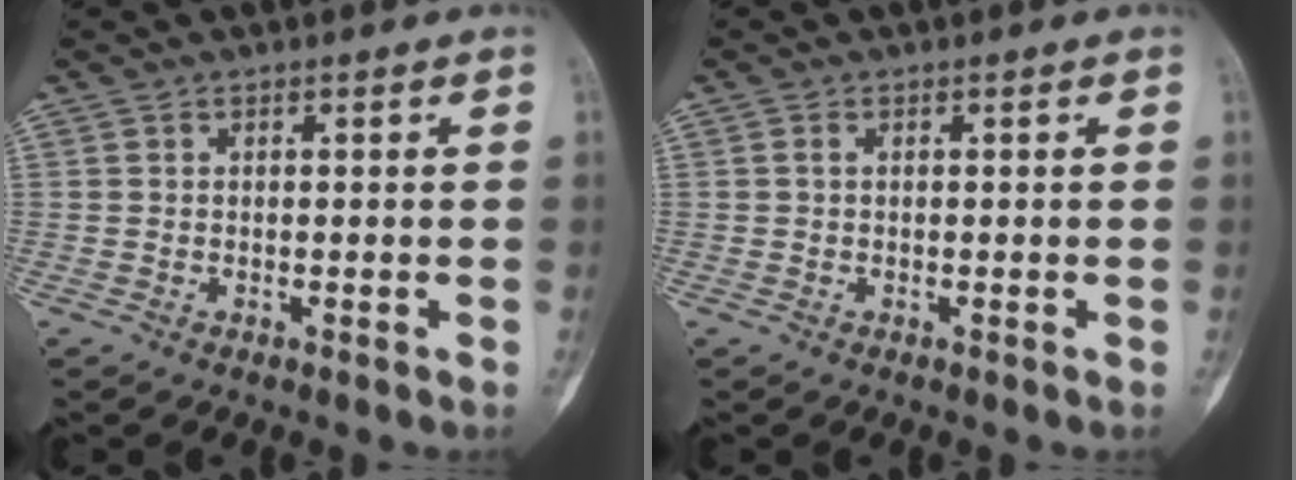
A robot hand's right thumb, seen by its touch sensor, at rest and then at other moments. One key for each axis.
{"total": 0.5, "fx": 0.0, "fy": 0.3, "fz": 0.4, "tx": -0.010, "ty": 0.000, "tz": 0.000}